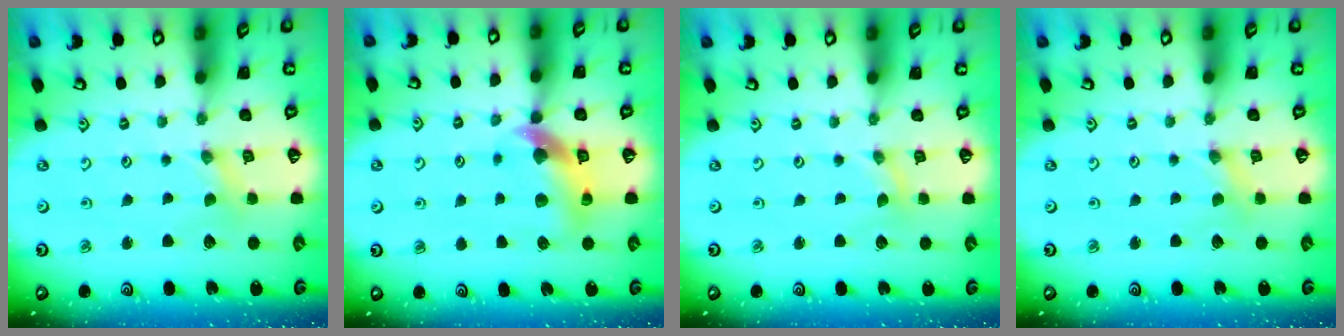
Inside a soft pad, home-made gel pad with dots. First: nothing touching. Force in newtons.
{"total": 10.8, "press": 10.7, "slide": 1.6}
{"total": 0.0}
{"total": 0.0}